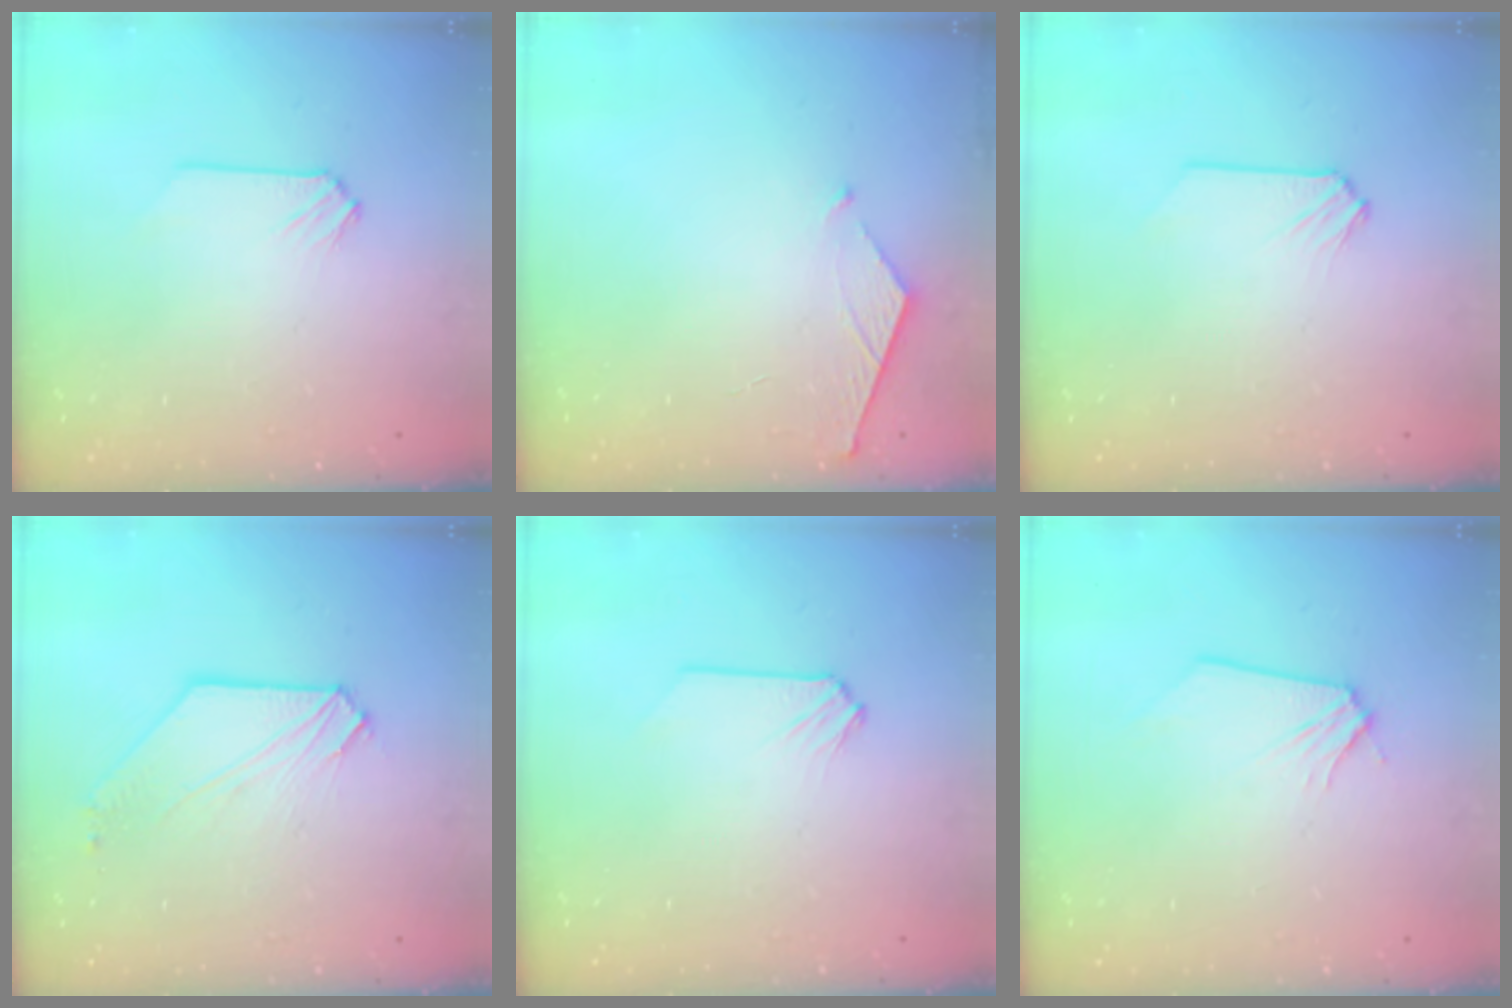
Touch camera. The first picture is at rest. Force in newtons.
{"total": 4.9, "press": 4.8, "slide": 0.5}
{"total": 0.0}
{"total": 5.4, "press": 5.3, "slide": 0.8}
{"total": 0.0}
{"total": 0.0}